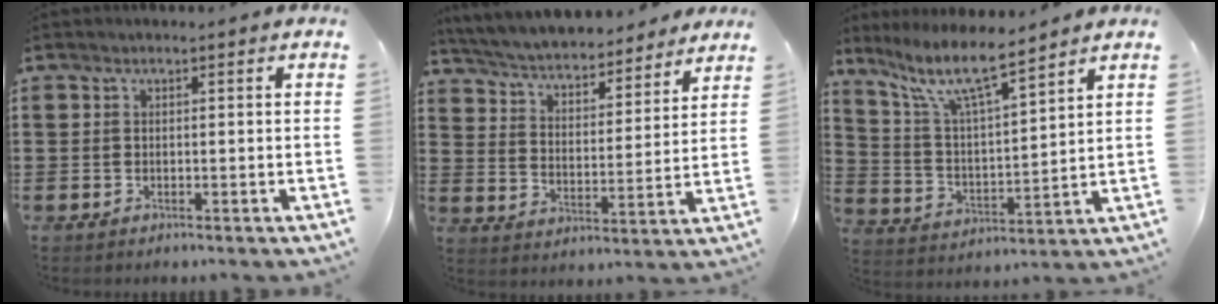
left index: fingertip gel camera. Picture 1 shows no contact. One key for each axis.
{"total": 4.9, "fx": 4.8, "fy": 0.2, "fz": 1.1, "tx": -0.045, "ty": -0.035, "tz": 0.078}
{"total": 9.0, "fx": 7.3, "fy": 1.2, "fz": 5.3, "tx": -0.128, "ty": -0.036, "tz": 0.124}